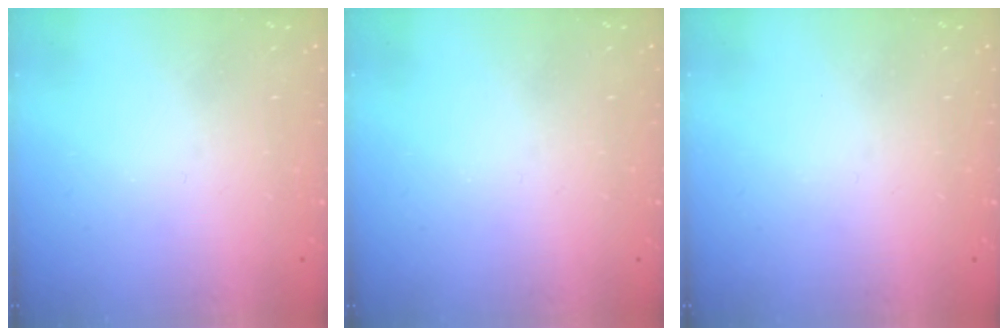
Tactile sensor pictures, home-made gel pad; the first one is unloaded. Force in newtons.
{"total": 0.0}
{"total": 0.0}